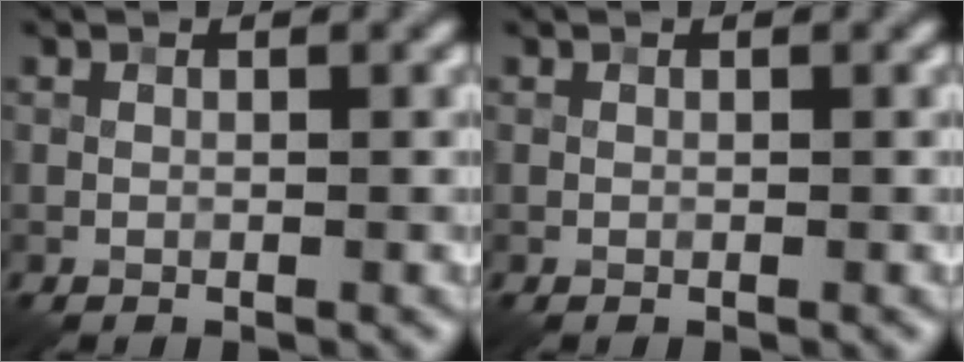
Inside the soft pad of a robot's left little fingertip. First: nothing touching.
{"total": 0.0}